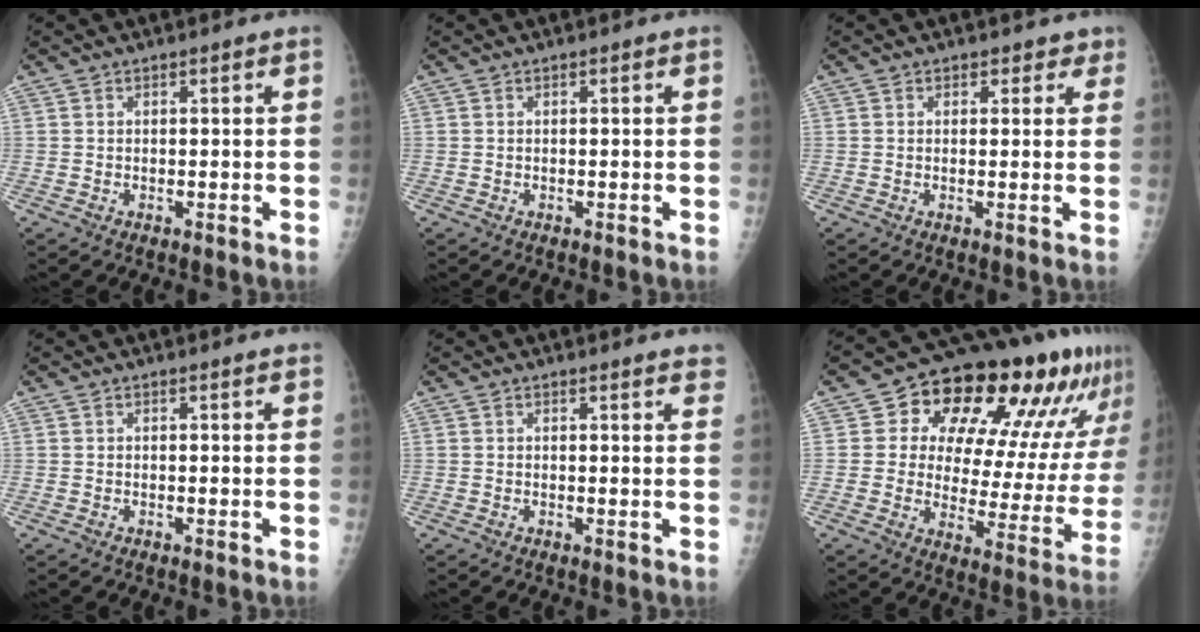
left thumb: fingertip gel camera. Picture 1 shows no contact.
{"total": 0.0}
{"total": 2.2, "force": [1.4, 1.6, 0.2], "torque": [0.028, -0.005, 0.010]}
{"total": 1.3, "force": [1.2, 0.0, 0.2], "torque": [-0.003, -0.006, 0.014]}
{"total": 4.7, "force": [4.4, 0.9, 1.3], "torque": [0.001, -0.018, 0.035]}
{"total": 24.5, "force": [13.4, 12.2, 16.6], "torque": [-0.189, -0.020, 0.186]}